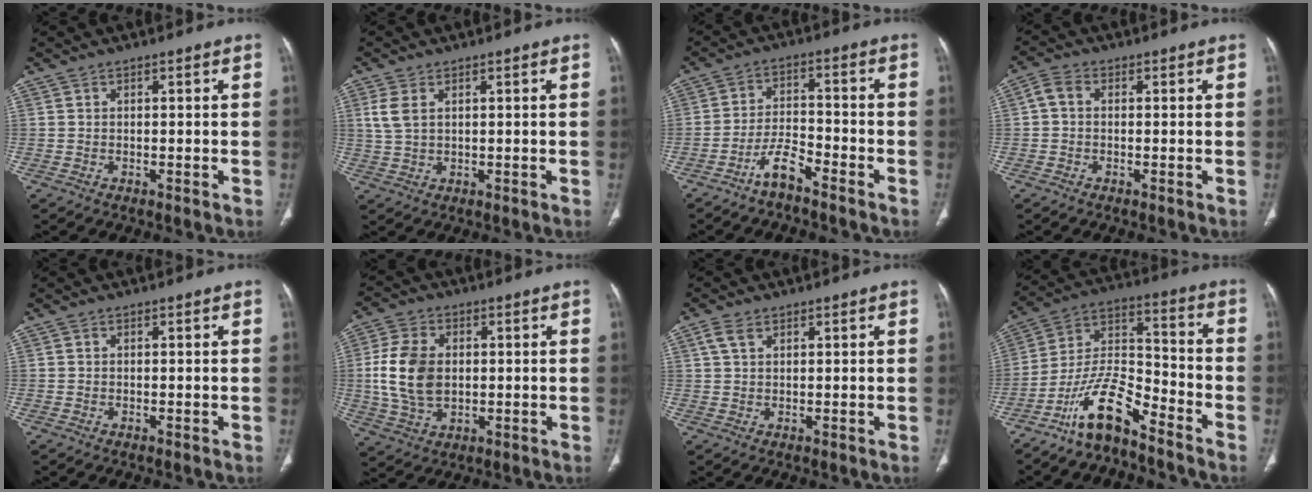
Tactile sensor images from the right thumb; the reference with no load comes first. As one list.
[{"total": 3.6, "force": [1.2, 2.2, 2.7], "torque": [-0.066, 0.004, 0.028]}, {"total": 5.6, "force": [-4.4, 1.4, 3.2], "torque": [-0.060, 0.034, -0.087]}, {"total": 3.0, "force": [0.1, 2.2, 2.1], "torque": [-0.040, 0.009, -0.006]}, {"total": 0.0}, {"total": 11.9, "force": [0.5, 8.1, 8.7], "torque": [-0.168, 0.003, 0.014]}, {"total": 2.9, "force": [1.5, 1.7, 1.8], "torque": [-0.038, 0.006, 0.034]}, {"total": 12.5, "force": [-9.2, 3.7, 7.6], "torque": [-0.142, 0.084, -0.180]}]